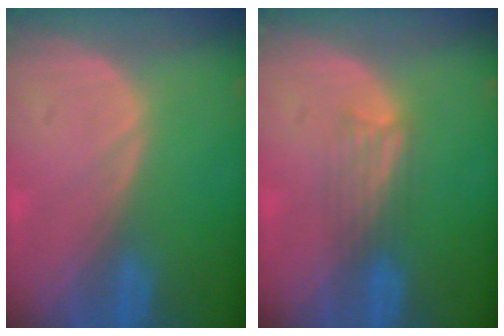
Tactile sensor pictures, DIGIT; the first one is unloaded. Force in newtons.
{"total": 3.1, "press": 2.9, "slide": 1.1}